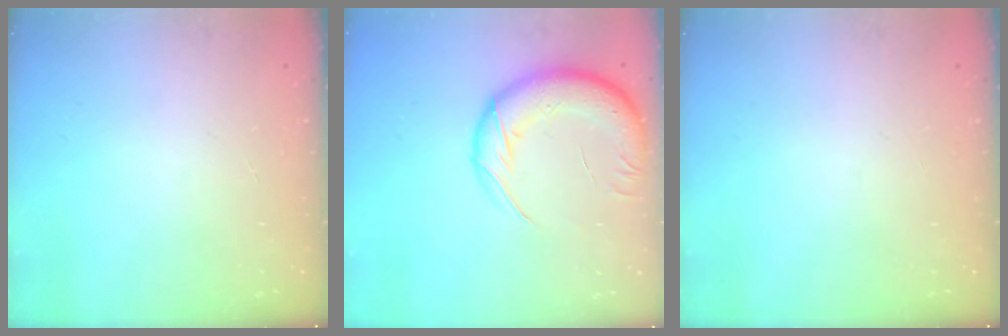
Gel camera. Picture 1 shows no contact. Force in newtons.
{"total": 16.9, "press": 16.4, "slide": 3.8}
{"total": 0.0}